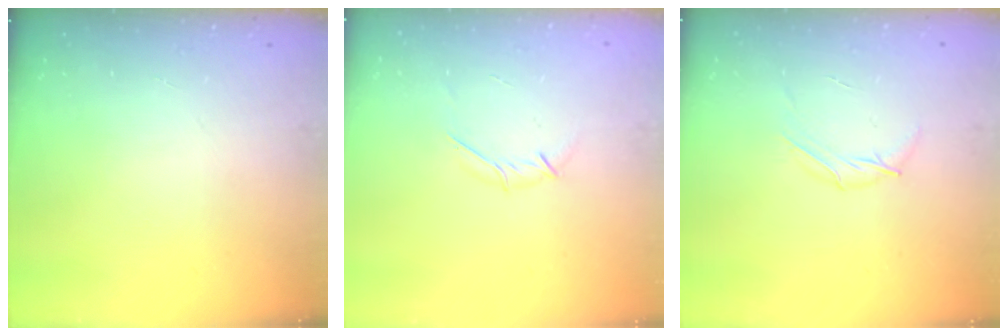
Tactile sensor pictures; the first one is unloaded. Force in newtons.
{"total": 3.8, "press": 3.7, "slide": 1.0}
{"total": 5.7, "press": 5.6, "slide": 0.7}